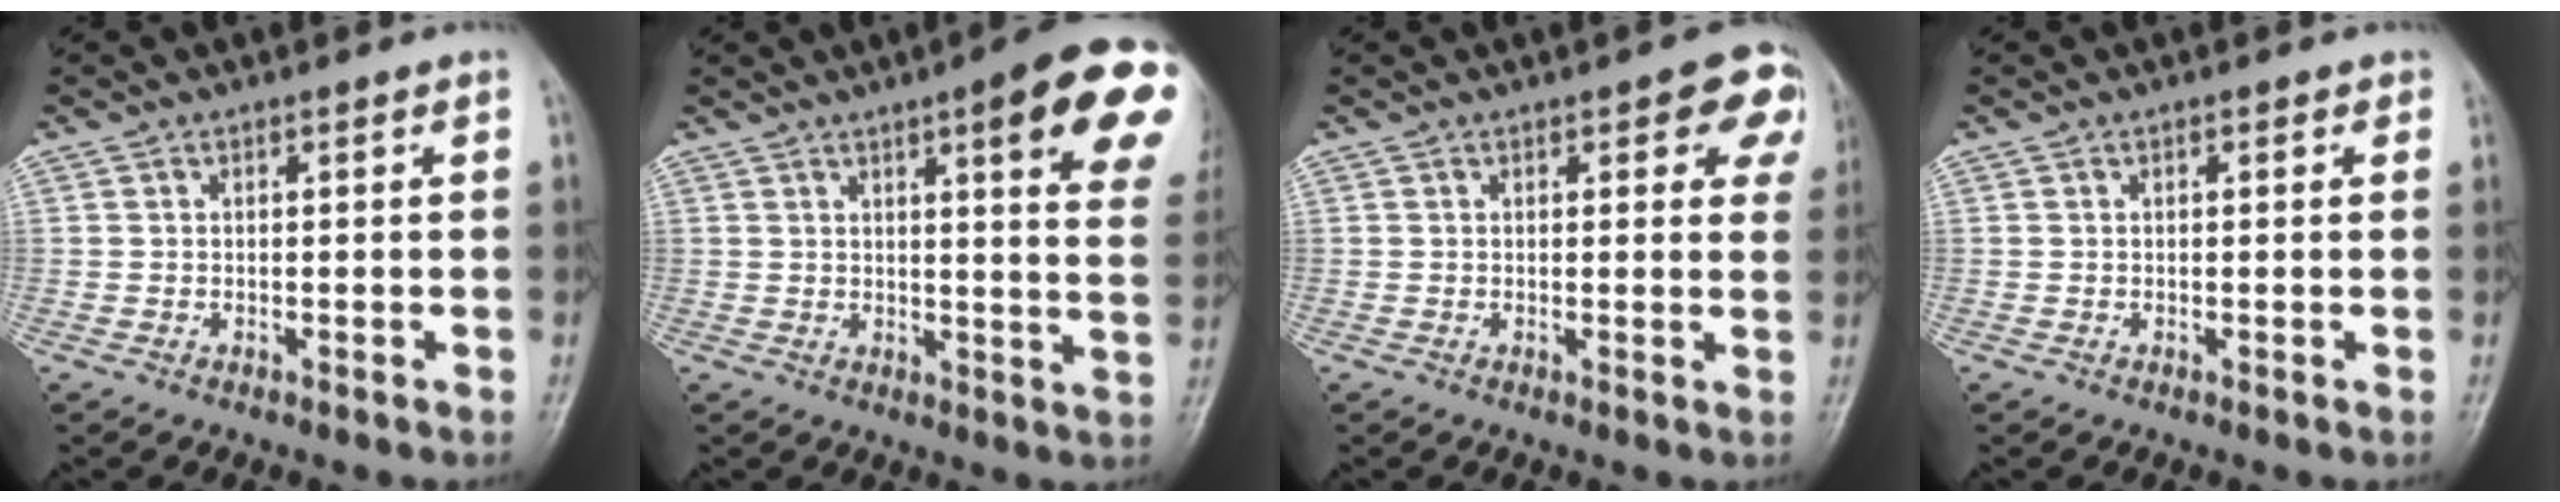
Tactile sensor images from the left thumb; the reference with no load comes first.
{"total": 17.9, "force": [8.2, 3.8, 15.5], "torque": [-0.172, -0.026, 0.091]}
{"total": 8.0, "force": [3.5, 3.5, 6.2], "torque": [-0.030, -0.006, 0.030]}
{"total": 1.1, "force": [0.4, 0.6, 0.8], "torque": [-0.009, 0.001, 0.003]}